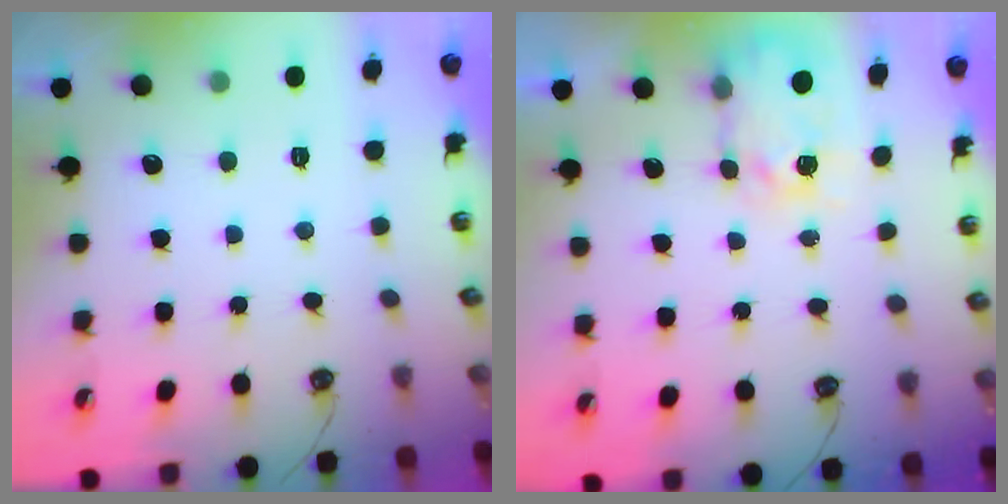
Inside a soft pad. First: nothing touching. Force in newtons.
{"total": 5.6, "press": 5.6, "slide": 0.4}